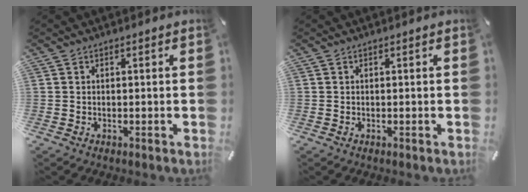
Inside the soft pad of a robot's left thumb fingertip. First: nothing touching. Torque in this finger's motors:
{"motor_torque": [0.00, 0.00, -0.01, 0.01, 0.00]}